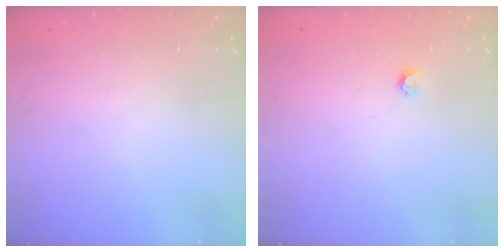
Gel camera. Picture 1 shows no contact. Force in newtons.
{"total": 3.2, "press": 3.2, "slide": 0.3}